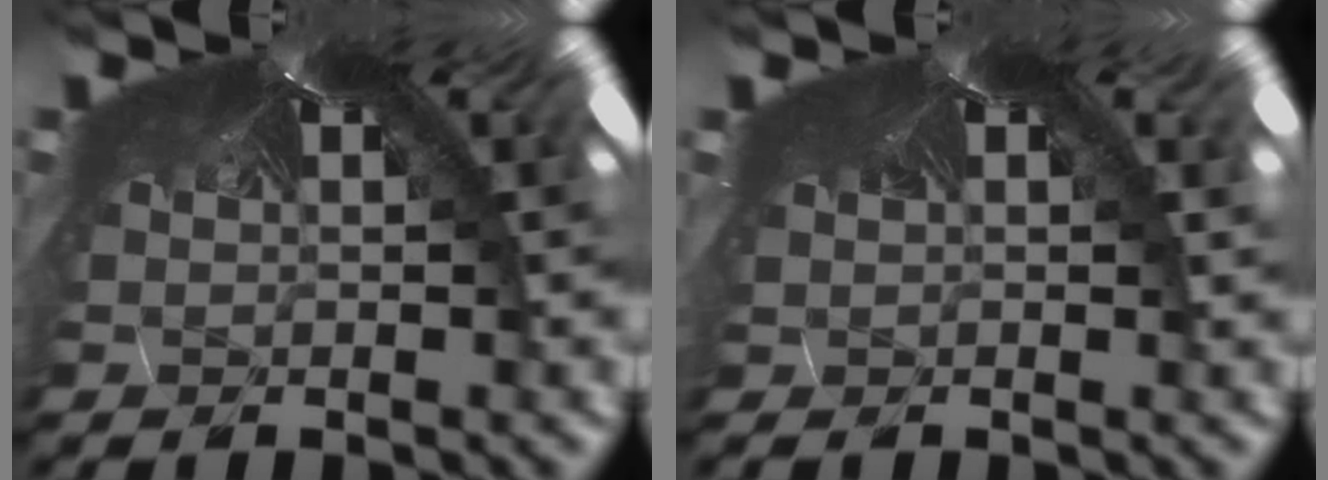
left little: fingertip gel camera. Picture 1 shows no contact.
{"total": 0.6, "force": [-0.6, 0.0, 0.2], "torque": [-0.010, -0.008, -0.001]}